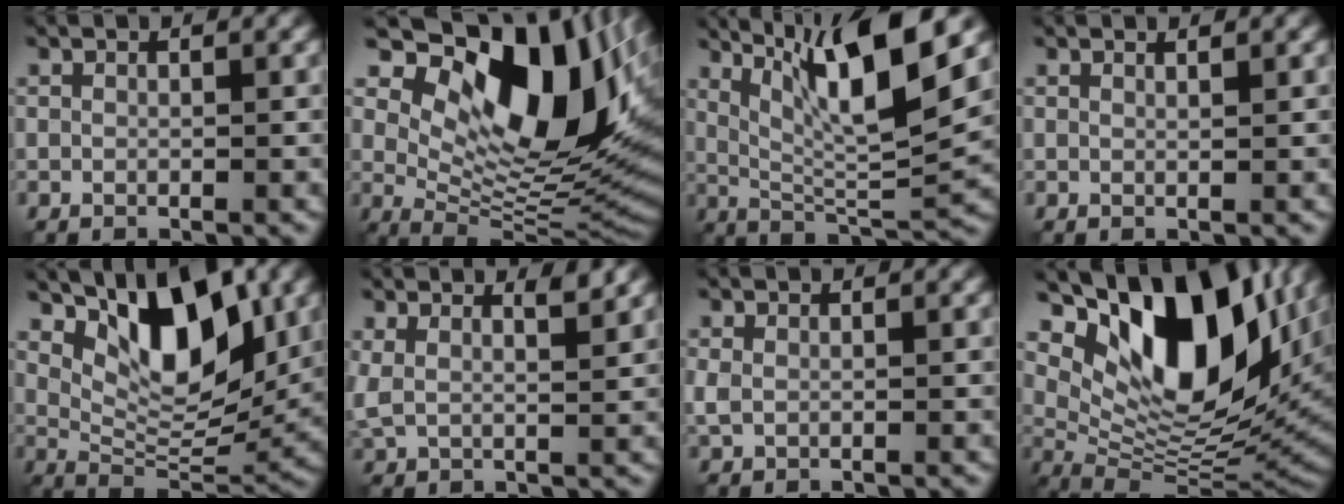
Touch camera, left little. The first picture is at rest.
{"total": 14.9, "force": [6.1, 7.6, 11.3], "torque": [-0.159, 0.005, 0.106]}
{"total": 10.7, "force": [5.0, 2.0, 9.3], "torque": [-0.155, 0.000, 0.091]}
{"total": 0.6, "force": [0.6, 0.0, 0.3], "torque": [-0.002, 0.002, 0.009]}
{"total": 8.8, "force": [3.8, 3.9, 6.9], "torque": [-0.111, -0.010, 0.066]}
{"total": 3.2, "force": [2.1, 1.2, 2.1], "torque": [-0.051, 0.002, 0.038]}
{"total": 1.3, "force": [0.0, 0.9, 0.8], "torque": [-0.025, -0.001, 0.001]}
{"total": 14.9, "force": [6.8, 7.2, 11.2], "torque": [-0.181, 0.001, 0.121]}